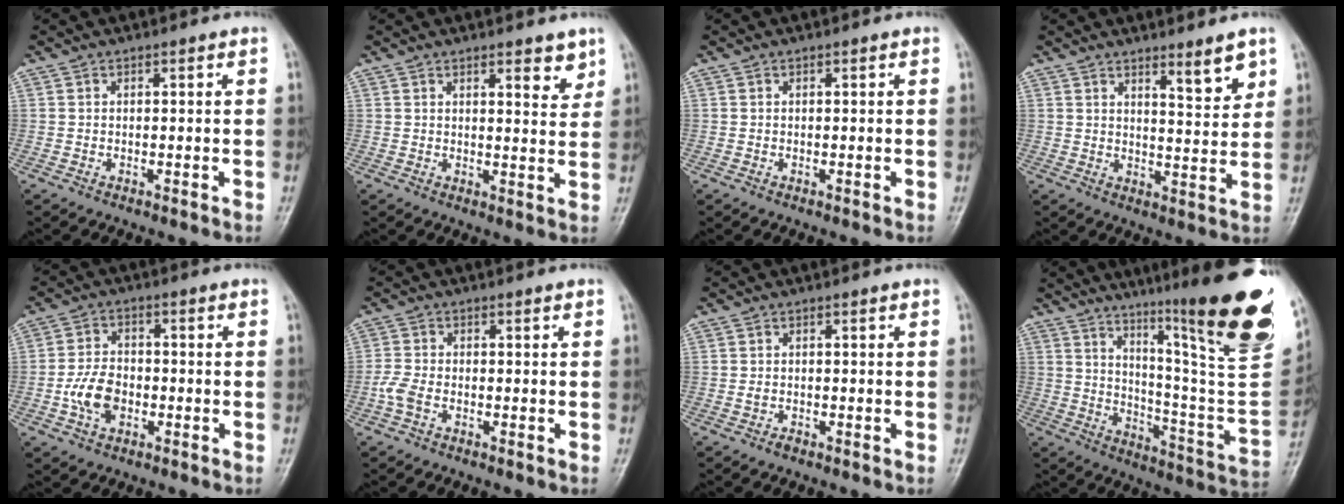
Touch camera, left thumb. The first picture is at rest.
{"total": 4.7, "force": [3.1, 1.5, 3.1], "torque": [-0.028, -0.022, 0.040]}
{"total": 0.0}
{"total": 6.2, "force": [4.1, 1.2, 4.4], "torque": [-0.055, -0.036, 0.062]}
{"total": 6.8, "force": [-2.0, 4.7, 4.5], "torque": [-0.072, 0.014, -0.042]}
{"total": 3.3, "force": [-1.5, 1.9, 2.2], "torque": [-0.055, 0.007, -0.034]}
{"total": 0.9, "force": [-0.6, 0.5, 0.5], "torque": [-0.007, 0.007, -0.008]}
{"total": 28.9, "force": [16.5, 3.3, 23.4], "torque": [-0.285, -0.089, 0.250]}